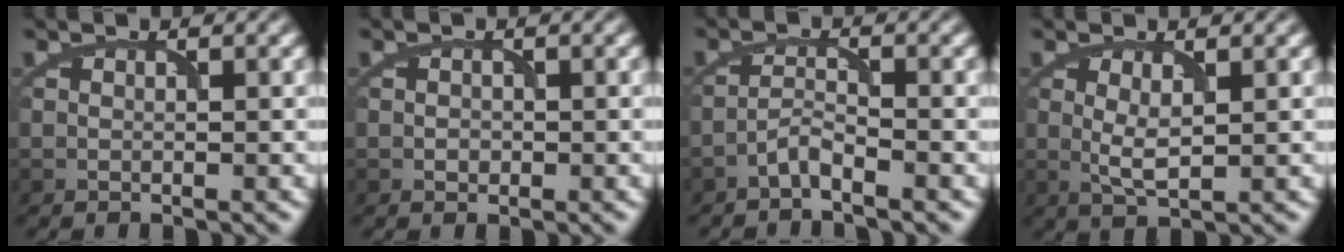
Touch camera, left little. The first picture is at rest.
{"total": 0.7, "force": [-0.1, 0.6, 0.3], "torque": [-0.002, -0.003, -0.004]}
{"total": 1.7, "force": [-1.4, 0.1, 0.9], "torque": [-0.019, 0.008, -0.033]}
{"total": 2.1, "force": [0.4, 0.6, 2.0], "torque": [-0.043, -0.005, 0.010]}